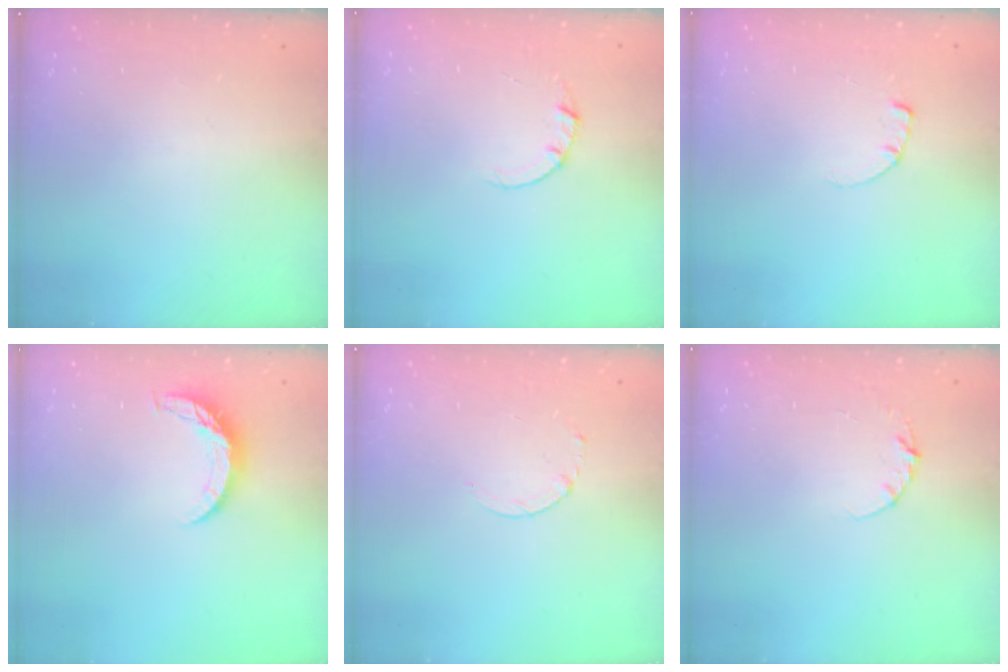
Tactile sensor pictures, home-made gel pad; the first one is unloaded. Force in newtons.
{"total": 2.0, "press": 2.0, "slide": 0.2}
{"total": 0.6, "press": 0.5, "slide": 0.2}
{"total": 6.6, "press": 6.5, "slide": 0.6}
{"total": 2.5, "press": 2.5, "slide": 0.3}
{"total": 3.5, "press": 3.4, "slide": 0.4}